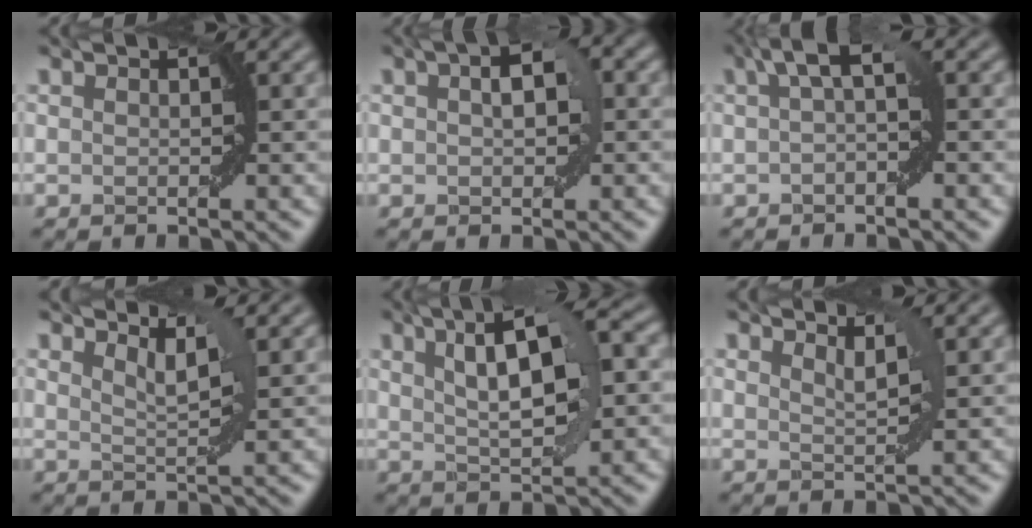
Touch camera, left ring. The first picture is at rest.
{"total": 3.5, "force": [0.8, 1.9, 2.8], "torque": [-0.038, 0.011, 0.013]}
{"total": 3.1, "force": [0.9, 0.7, 2.8], "torque": [-0.042, 0.010, 0.009]}
{"total": 2.3, "force": [1.8, 0.3, 1.4], "torque": [-0.018, -0.007, 0.032]}
{"total": 7.9, "force": [2.4, 2.6, 7.1], "torque": [-0.113, 0.015, 0.038]}
{"total": 1.6, "force": [1.3, 0.1, 0.8], "torque": [-0.008, -0.002, 0.022]}